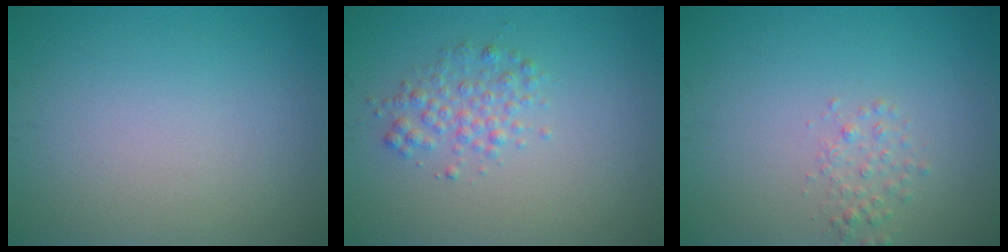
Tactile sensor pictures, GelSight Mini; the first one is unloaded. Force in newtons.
{"total": 2.2, "press": 2.2, "slide": 0.0}
{"total": 1.4, "press": 1.4, "slide": 0.1}